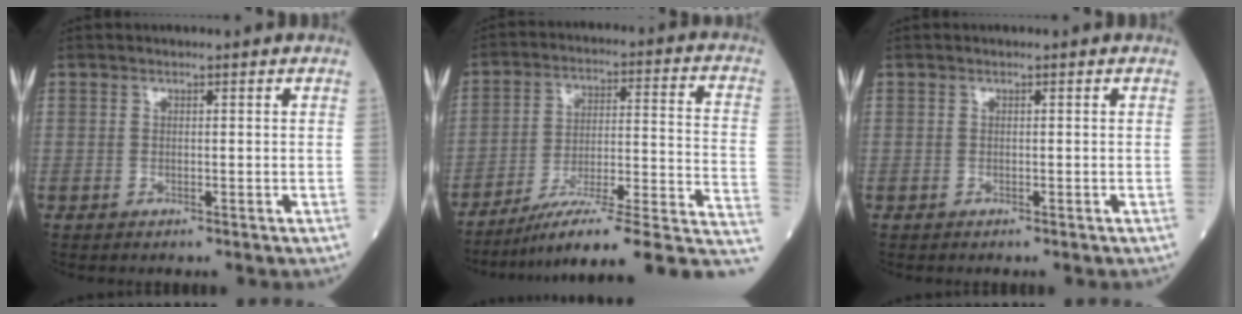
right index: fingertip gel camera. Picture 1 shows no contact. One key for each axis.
{"total": 20.1, "fx": -14.8, "fy": 1.6, "fz": 13.6, "tx": -0.129, "ty": 0.035, "tz": -0.222}
{"total": 0.0}